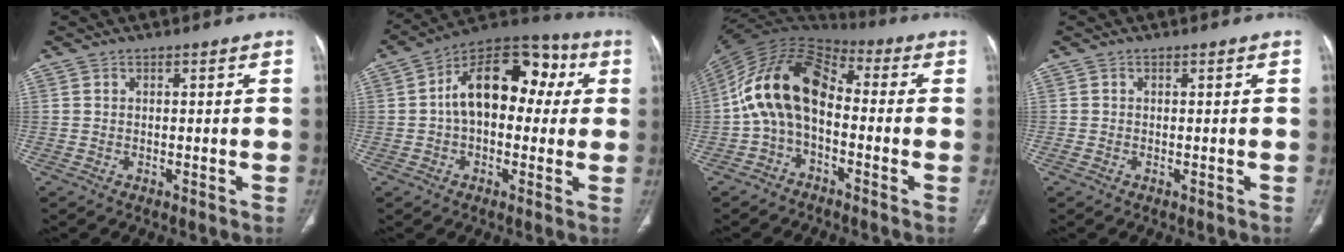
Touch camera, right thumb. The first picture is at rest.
{"total": 17.5, "force": [2.4, 11.1, 13.3], "torque": [-0.165, 0.047, 0.025]}
{"total": 14.8, "force": [-1.3, 9.2, 11.5], "torque": [-0.202, 0.056, -0.037]}
{"total": 0.8, "force": [-0.3, 0.5, 0.5], "torque": [-0.011, 0.005, -0.001]}